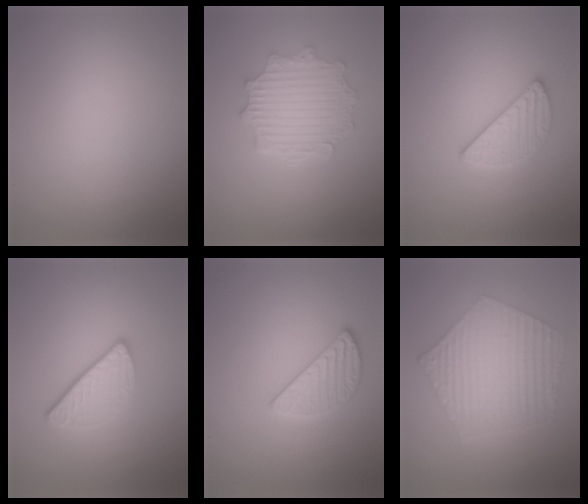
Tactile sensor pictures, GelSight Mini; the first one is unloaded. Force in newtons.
{"total": 4.7, "press": 3.9, "slide": 2.6}
{"total": 2.9, "press": 2.6, "slide": 1.3}
{"total": 3.2, "press": 2.4, "slide": 2.1}
{"total": 2.8, "press": 2.8, "slide": 0.1}
{"total": 6.9, "press": 4.9, "slide": 4.8}